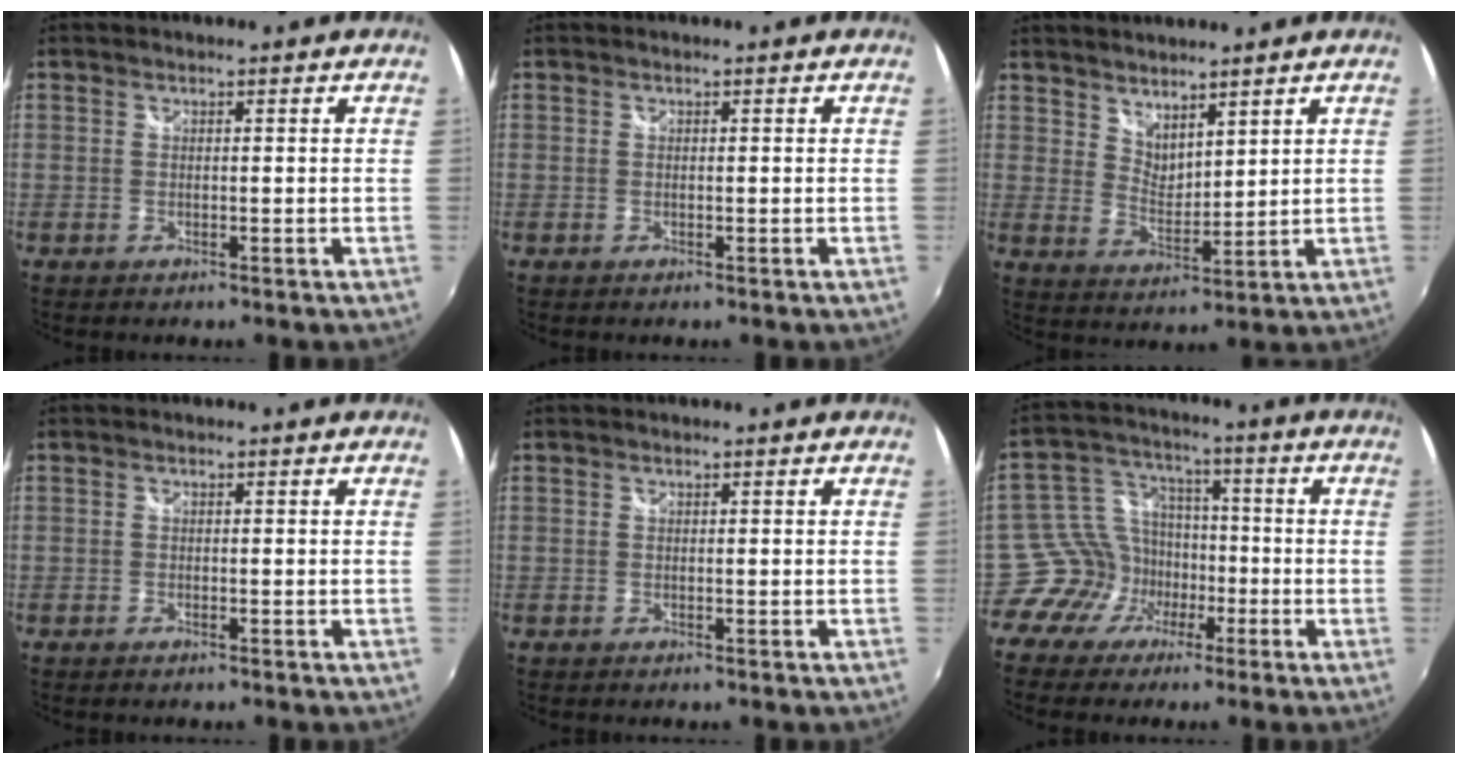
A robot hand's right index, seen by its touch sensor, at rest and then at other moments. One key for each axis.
{"total": 0.0}
{"total": 5.7, "fx": 4.8, "fy": 2.1, "fz": 2.2, "tx": -0.029, "ty": -0.004, "tz": 0.090}
{"total": 0.7, "fx": -0.6, "fy": 0.3, "fz": 0.3, "tx": -0.007, "ty": -0.003, "tz": -0.012}
{"total": 0.0}
{"total": 9.0, "fx": -4.6, "fy": 7.6, "fz": 1.6, "tx": -0.040, "ty": 0.034, "tz": -0.084}